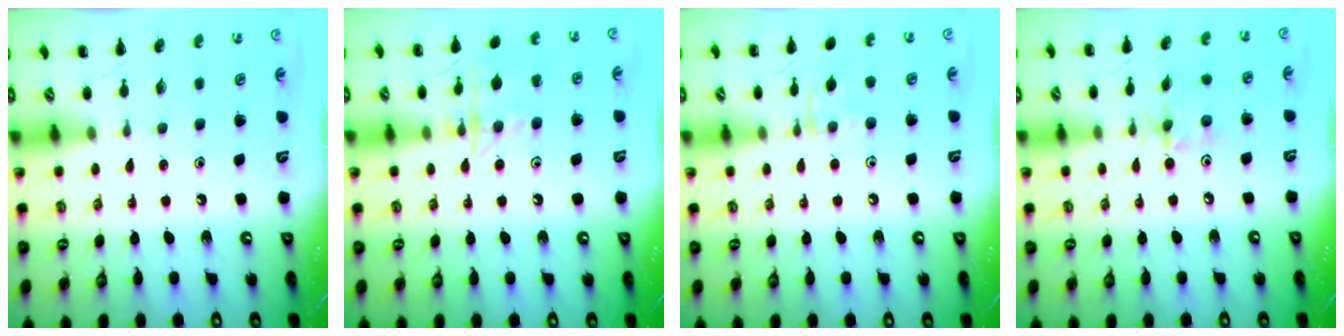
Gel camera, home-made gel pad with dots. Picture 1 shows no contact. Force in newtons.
{"total": 11.8, "press": 11.8, "slide": 0.5}
{"total": 6.4, "press": 6.2, "slide": 1.4}
{"total": 4.1, "press": 4.1, "slide": 0.5}